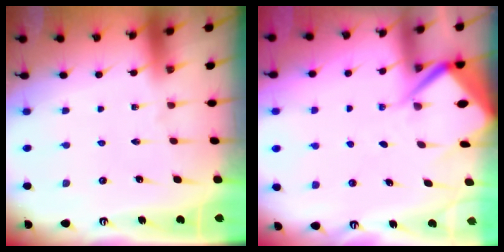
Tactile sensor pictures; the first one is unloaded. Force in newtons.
{"total": 6.6, "press": 6.6, "slide": 0.6}